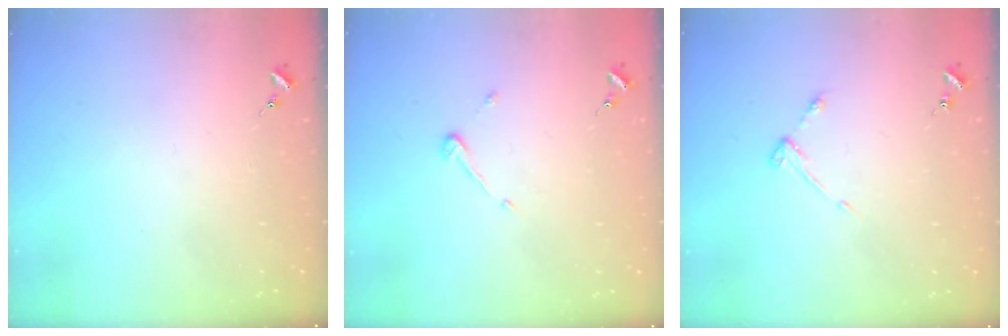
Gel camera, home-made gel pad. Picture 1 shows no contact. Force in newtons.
{"total": 3.6, "press": 3.6, "slide": 0.2}
{"total": 3.6, "press": 3.6, "slide": 0.5}